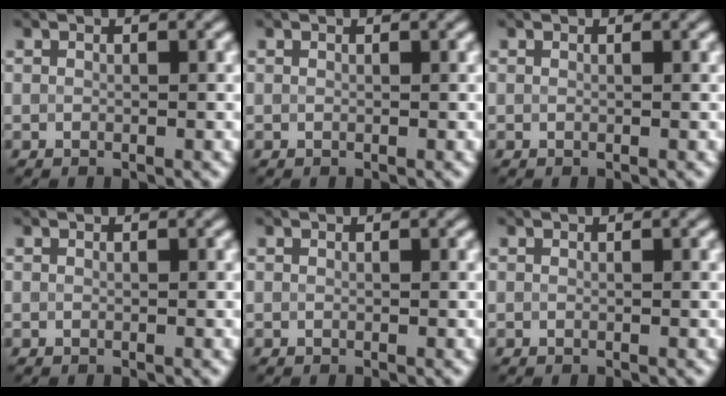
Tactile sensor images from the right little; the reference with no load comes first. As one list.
[{"total": 0.0}, {"total": 0.0}, {"total": 0.0}, {"total": 0.0}, {"total": 0.0}]